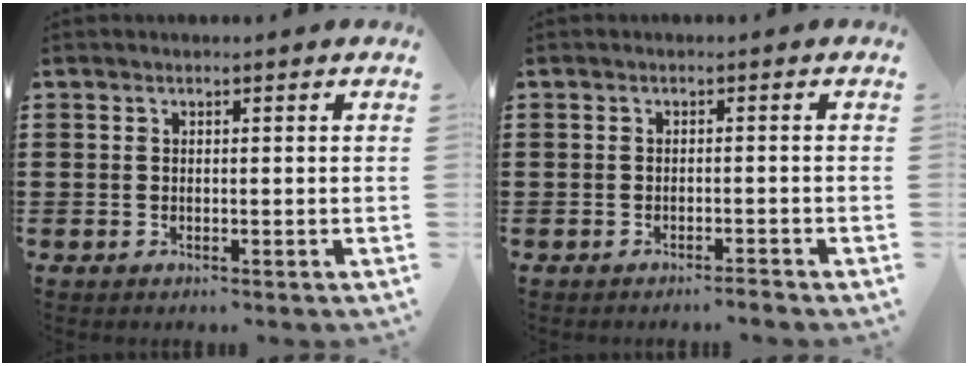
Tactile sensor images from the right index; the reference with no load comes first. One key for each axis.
{"total": 1.2, "fx": -1.1, "fy": -0.2, "fz": 0.4, "tx": -0.008, "ty": -0.001, "tz": -0.022}